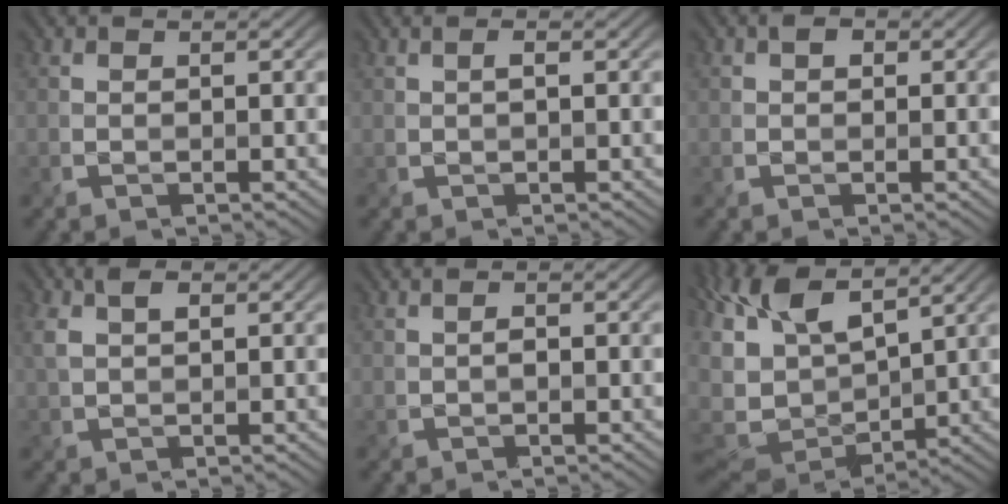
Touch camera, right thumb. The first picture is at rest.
{"total": 1.1, "force": [0.2, 0.2, 1.0], "torque": [-0.020, 0.004, 0.003]}
{"total": 1.4, "force": [0.4, 1.0, 0.9], "torque": [-0.013, 0.001, 0.002]}
{"total": 3.6, "force": [1.2, 2.0, 2.8], "torque": [-0.061, 0.005, 0.020]}
{"total": 1.2, "force": [0.0, 0.4, 1.1], "torque": [-0.022, 0.003, -0.002]}
{"total": 12.3, "force": [3.6, 5.8, 10.3], "torque": [-0.257, 0.009, 0.061]}